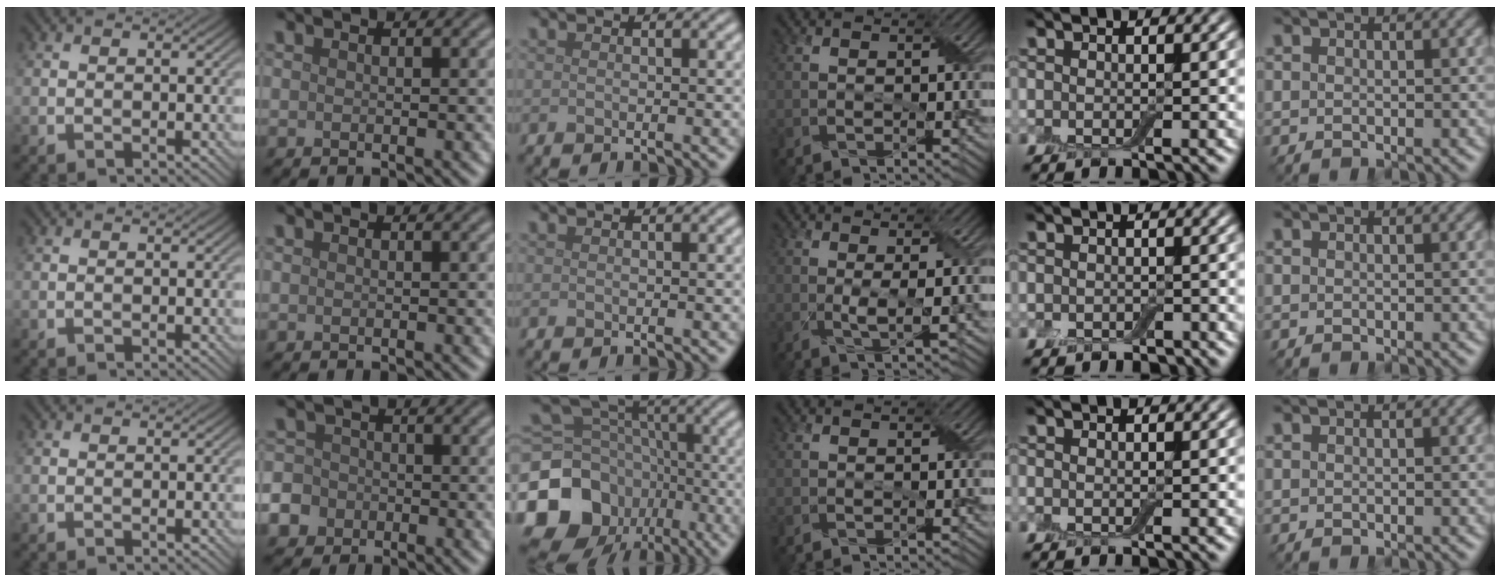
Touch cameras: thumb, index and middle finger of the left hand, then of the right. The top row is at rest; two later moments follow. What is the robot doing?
{"motion": "fold", "object": "aluminum foil"}